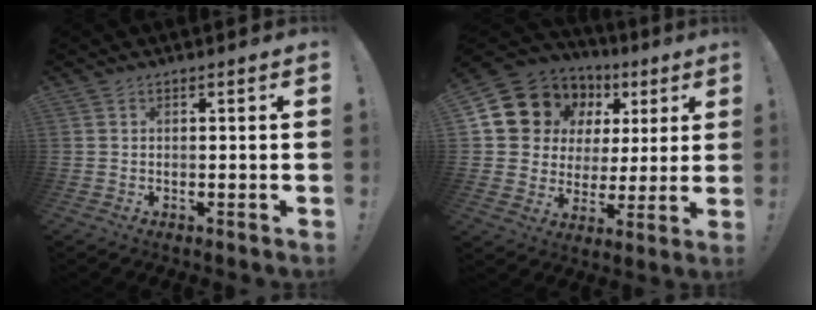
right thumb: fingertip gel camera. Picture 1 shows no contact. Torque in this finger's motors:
{"motor_torque": [1.60, 2.54, 0.50, -0.21, 0.01]}